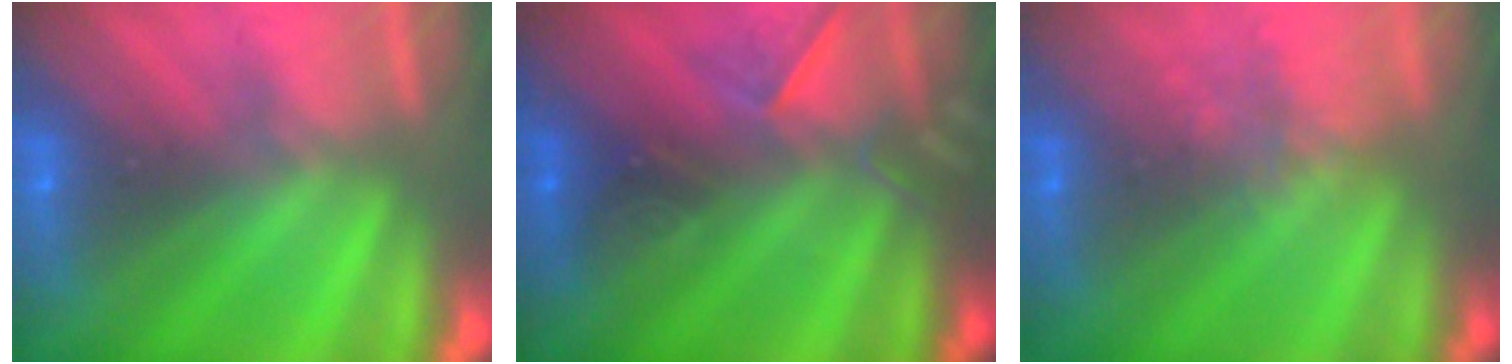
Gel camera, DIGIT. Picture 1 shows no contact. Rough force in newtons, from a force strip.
{"total": 2.4}
{"total": 2.3}